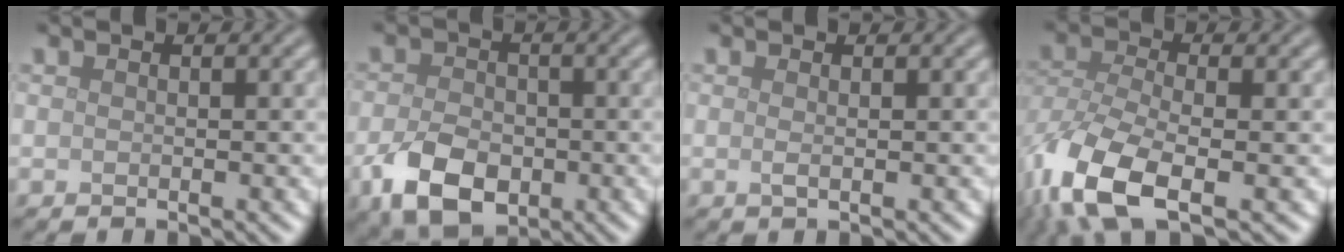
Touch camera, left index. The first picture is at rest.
{"total": 6.4, "force": [-2.4, 4.3, 4.1], "torque": [-0.090, -0.011, -0.047]}
{"total": 0.8, "force": [0.1, 0.3, 0.8], "torque": [-0.013, 0.000, 0.000]}
{"total": 8.9, "force": [-4.5, 3.7, 6.6], "torque": [-0.149, -0.016, -0.097]}